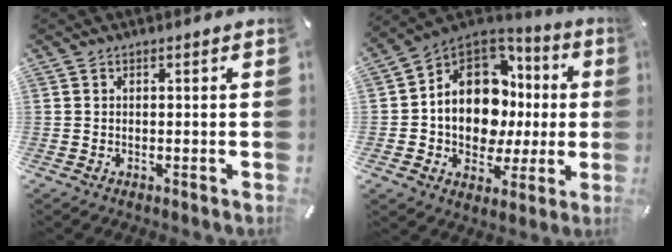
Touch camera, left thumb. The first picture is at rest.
{"total": 15.1, "force": [1.0, 11.8, 9.3], "torque": [-0.171, -0.016, 0.018]}